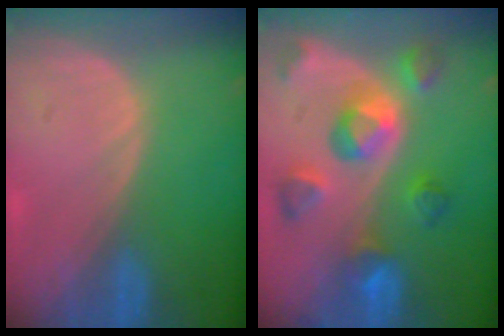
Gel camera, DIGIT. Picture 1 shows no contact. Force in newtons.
{"total": 9.9, "press": 8.8, "slide": 4.6}